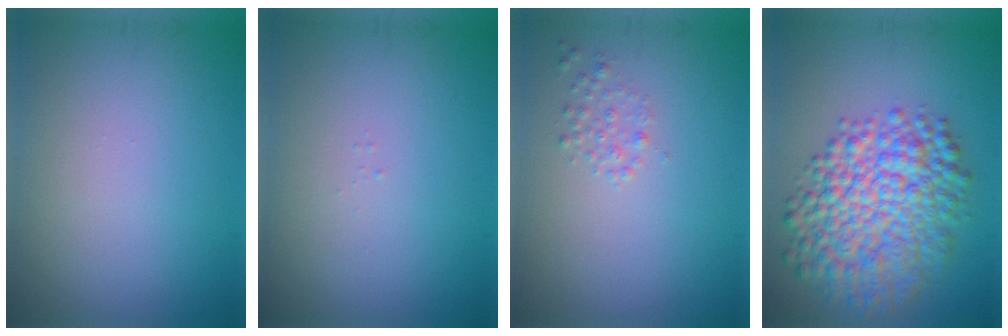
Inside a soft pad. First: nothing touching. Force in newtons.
{"total": 0.0}
{"total": 1.1, "press": 1.1, "slide": 0.0}
{"total": 9.5, "press": 9.5, "slide": 0.3}